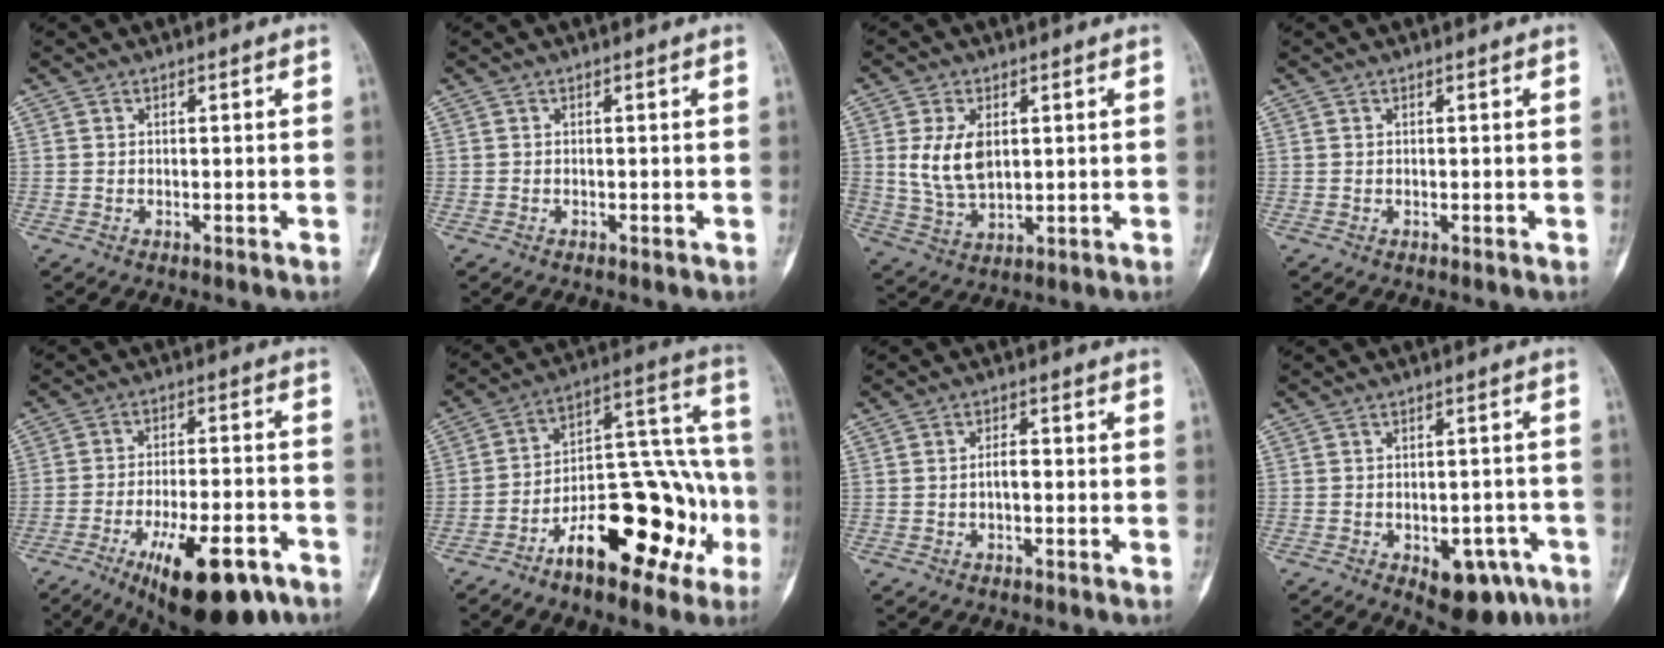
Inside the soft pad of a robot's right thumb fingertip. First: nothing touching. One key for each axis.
{"total": 0.0}
{"total": 8.9, "fx": 1.6, "fy": 5.4, "fz": 7.0, "tx": -0.128, "ty": -0.010, "tz": 0.043}
{"total": 0.0}
{"total": 18.1, "fx": -10.3, "fy": 6.4, "fz": 13.4, "tx": -0.189, "ty": 0.049, "tz": -0.154}
{"total": 24.6, "fx": -10.0, "fy": 11.3, "fz": 19.5, "tx": -0.261, "ty": 0.088, "tz": -0.144}
{"total": 2.3, "fx": -0.5, "fy": 1.1, "fz": 2.0, "tx": -0.028, "ty": 0.011, "tz": -0.009}
{"total": 10.1, "fx": -5.0, "fy": 5.5, "fz": 6.8, "tx": -0.053, "ty": 0.026, "tz": -0.057}